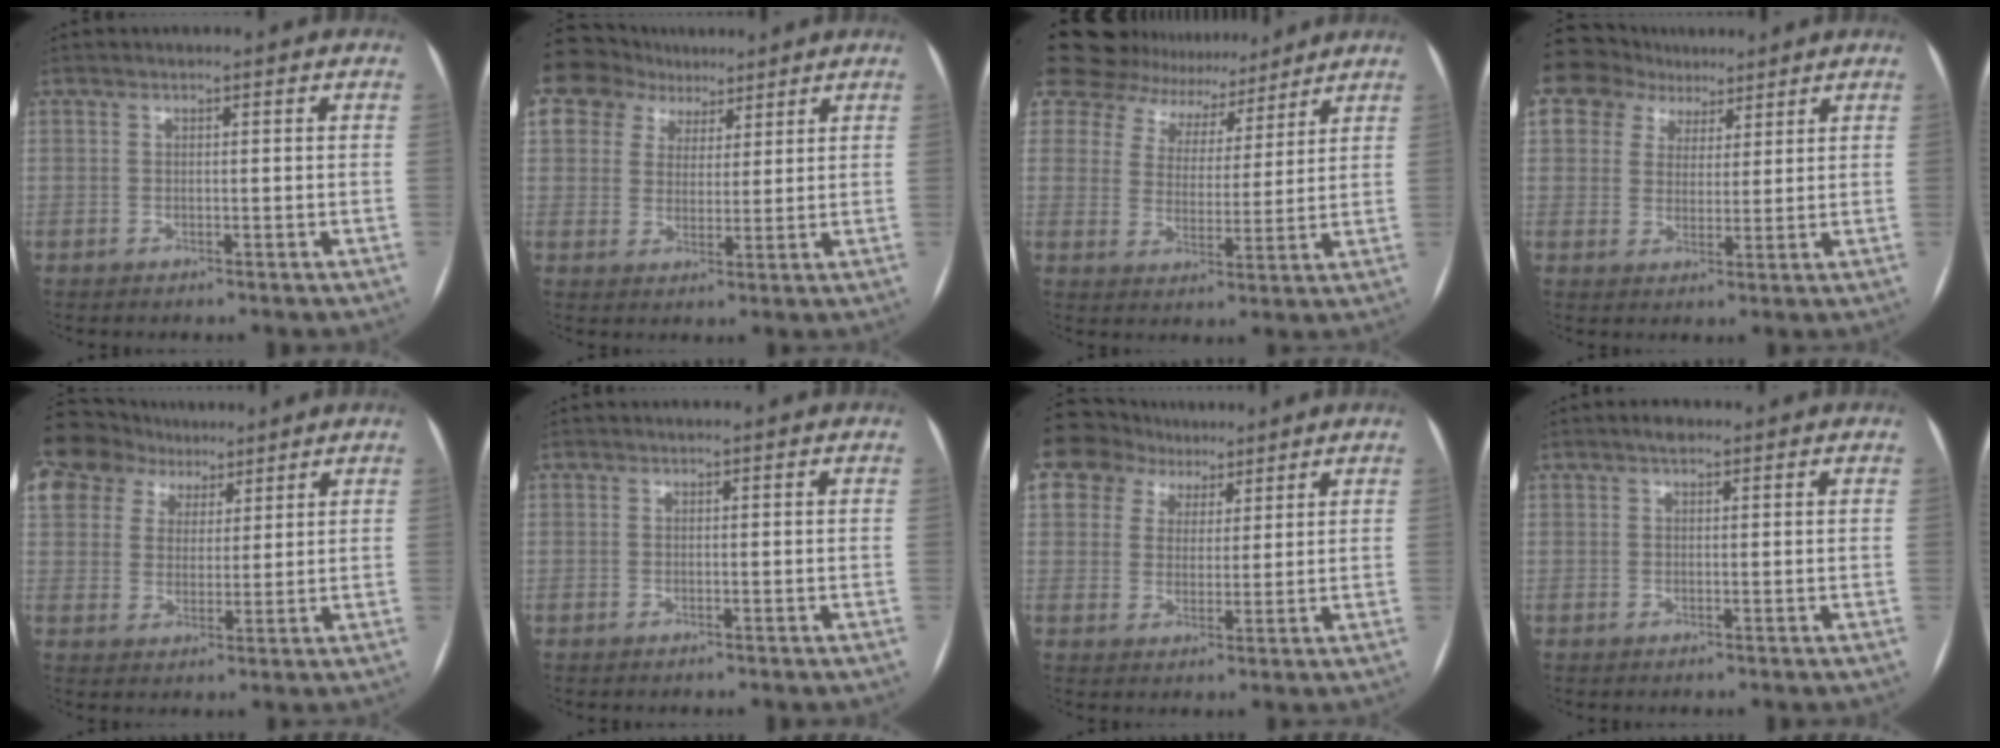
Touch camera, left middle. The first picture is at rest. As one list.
[{"total": 8.1, "force": [5.5, 5.7, 1.7], "torque": [-0.032, 0.031, 0.099]}, {"total": 14.4, "force": [12.9, 5.8, 3.0], "torque": [-0.059, 0.021, 0.189]}, {"total": 6.7, "force": [4.8, 4.6, 1.0], "torque": [-0.009, 0.026, 0.085]}, {"total": 15.6, "force": [10.9, 9.8, 5.4], "torque": [-0.160, 0.055, 0.204]}, {"total": 0.0}, {"total": 7.4, "force": [5.1, 5.1, 1.2], "torque": [-0.017, 0.026, 0.093]}, {"total": 1.7, "force": [1.2, 0.6, 1.1], "torque": [-0.019, 0.011, 0.018]}]